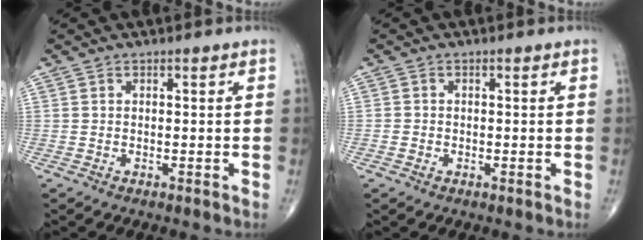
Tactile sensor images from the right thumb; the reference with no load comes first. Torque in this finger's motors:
{"motor_torque": [-0.21, 0.18, -0.03, -0.01, -0.03]}